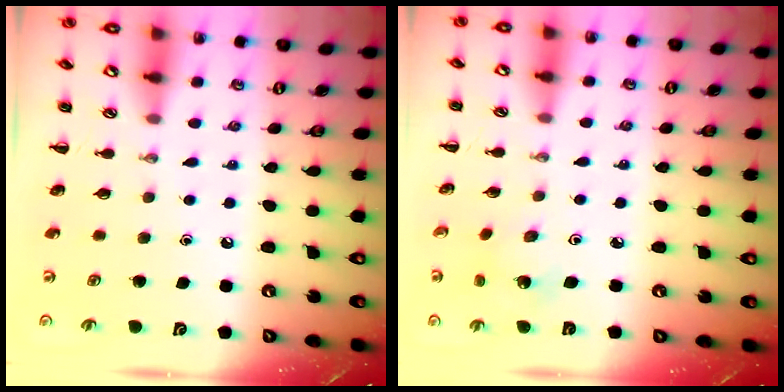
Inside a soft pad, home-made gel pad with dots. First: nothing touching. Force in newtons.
{"total": 1.8, "press": 1.6, "slide": 0.7}